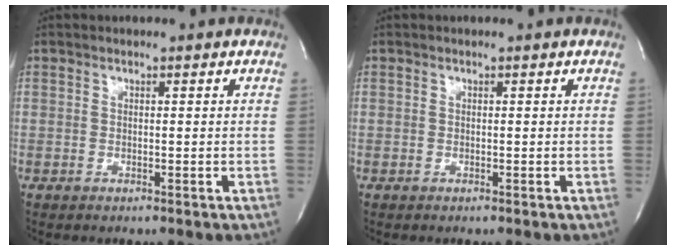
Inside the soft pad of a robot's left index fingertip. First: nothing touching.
{"total": 0.0}